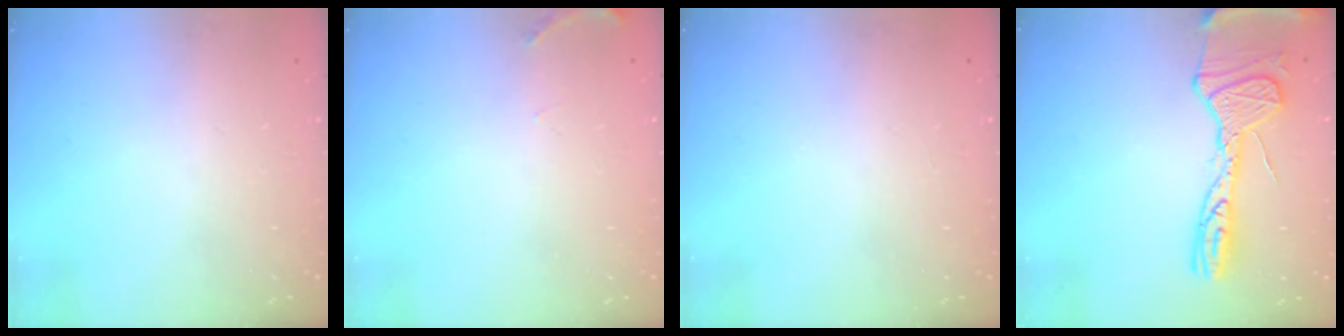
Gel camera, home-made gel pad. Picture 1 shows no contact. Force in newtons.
{"total": 5.6, "press": 5.4, "slide": 1.3}
{"total": 0.0}
{"total": 16.8, "press": 16.7, "slide": 1.7}